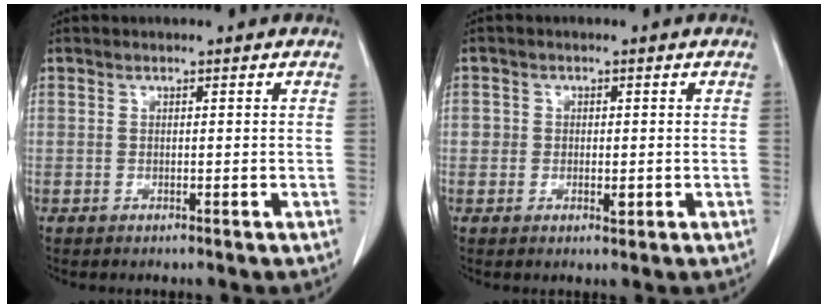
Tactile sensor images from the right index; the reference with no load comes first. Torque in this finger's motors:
{"motor_torque": [-0.12, 0.16, -0.01, 0.02]}